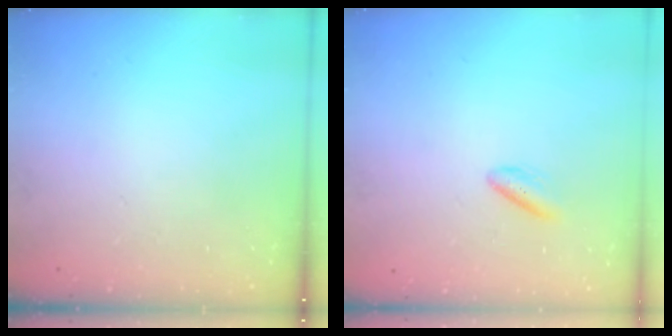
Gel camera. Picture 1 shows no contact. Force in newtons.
{"total": 2.8, "press": 2.5, "slide": 1.3}